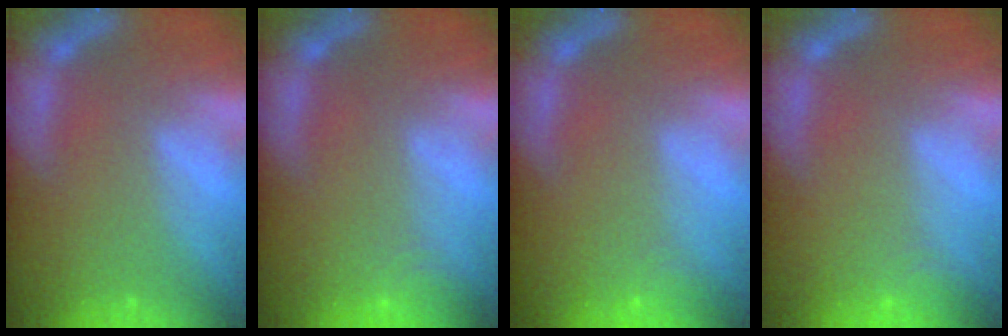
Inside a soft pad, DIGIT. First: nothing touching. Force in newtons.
{"total": 3.0}
{"total": 1.9}
{"total": 2.4}